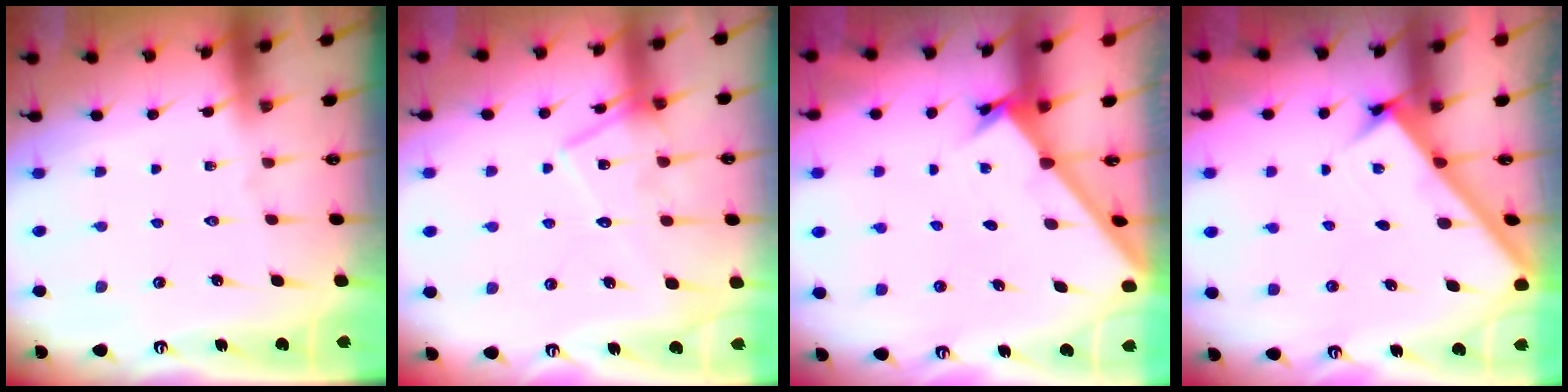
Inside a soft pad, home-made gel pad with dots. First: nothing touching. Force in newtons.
{"total": 14.7, "press": 14.7, "slide": 1.1}
{"total": 1.7, "press": 1.7, "slide": 0.1}
{"total": 2.6, "press": 2.6, "slide": 0.3}